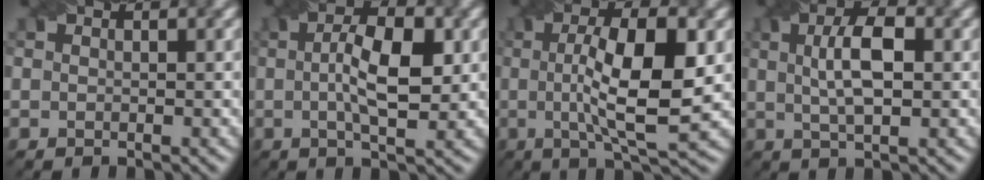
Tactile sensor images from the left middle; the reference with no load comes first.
{"total": 6.1, "force": [0.6, 1.9, 5.7], "torque": [-0.094, 0.006, 0.006]}
{"total": 9.4, "force": [0.4, 2.5, 9.1], "torque": [-0.141, 0.005, 0.005]}
{"total": 4.9, "force": [0.8, 1.7, 4.5], "torque": [-0.082, 0.008, 0.013]}